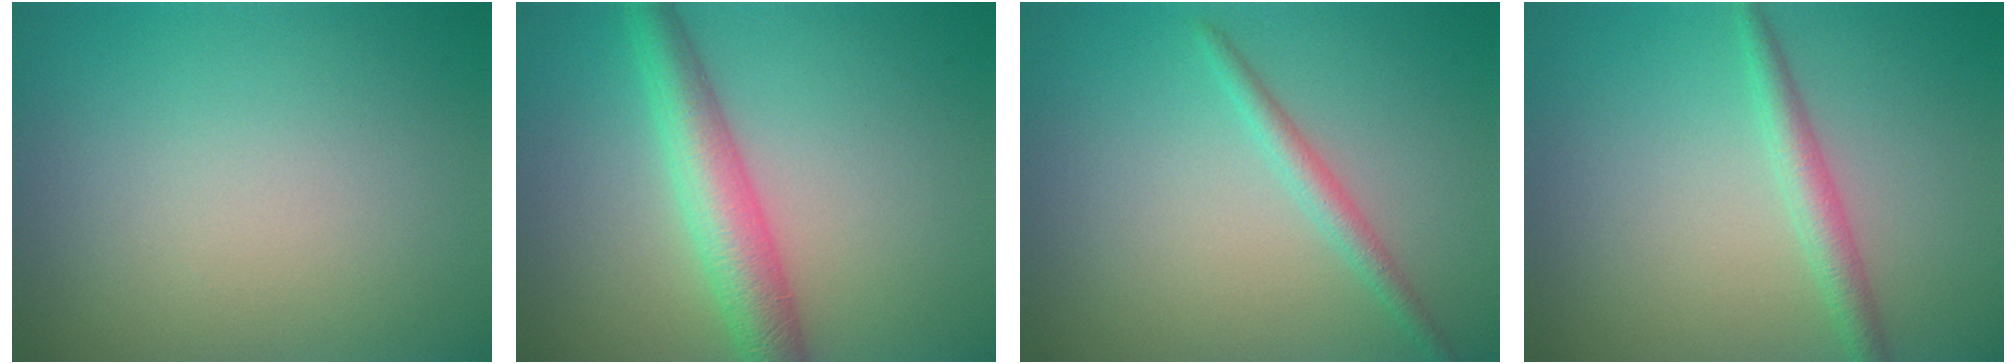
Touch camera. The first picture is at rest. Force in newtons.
{"total": 5.0, "press": 5.0, "slide": 0.1}
{"total": 1.8, "press": 1.8, "slide": 0.1}
{"total": 2.3, "press": 2.3, "slide": 0.0}